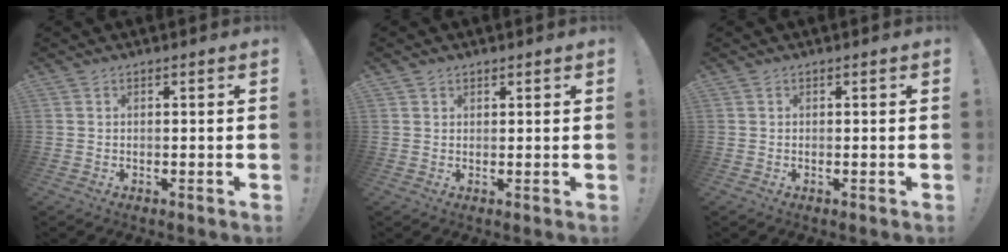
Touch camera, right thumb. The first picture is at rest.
{"total": 1.2, "force": [1.0, 0.6, 0.2], "torque": [0.004, -0.006, 0.018]}
{"total": 0.0}